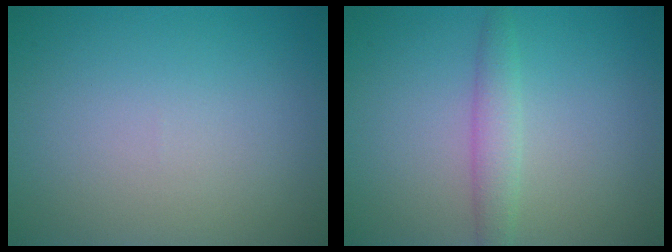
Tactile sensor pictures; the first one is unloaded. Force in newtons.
{"total": 2.1, "press": 2.1, "slide": 0.1}